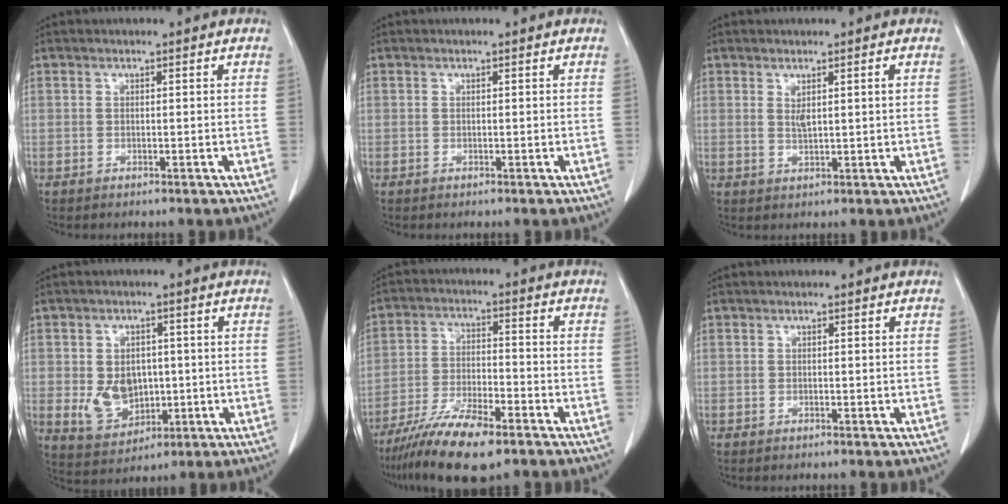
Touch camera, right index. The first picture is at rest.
{"total": 0.0}
{"total": 2.4, "force": [0.8, 0.2, 2.2], "torque": [-0.042, -0.002, 0.019]}
{"total": 7.3, "force": [-0.3, 5.6, 4.6], "torque": [-0.086, 0.004, 0.011]}
{"total": 12.3, "force": [-8.7, 2.4, 8.3], "torque": [-0.153, -0.023, -0.153]}
{"total": 0.0}